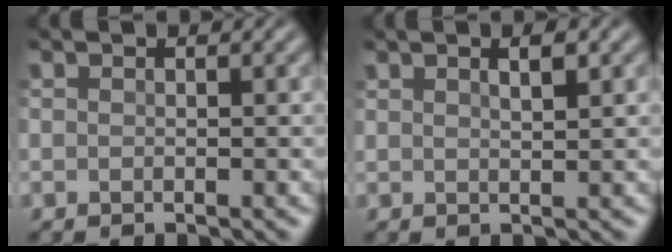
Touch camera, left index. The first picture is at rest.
{"total": 1.8, "force": [1.0, 0.4, 1.4], "torque": [-0.019, 0.002, 0.015]}